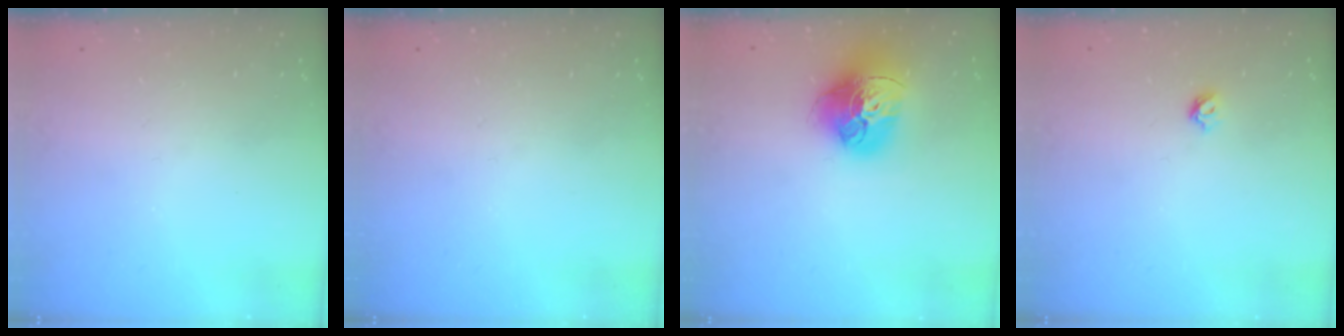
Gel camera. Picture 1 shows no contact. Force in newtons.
{"total": 0.0}
{"total": 17.8, "press": 17.8, "slide": 1.6}
{"total": 4.8, "press": 4.8, "slide": 0.8}